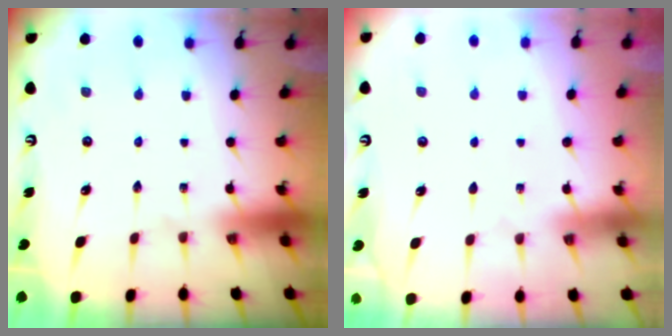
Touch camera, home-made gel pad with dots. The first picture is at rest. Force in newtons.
{"total": 2.1, "press": 2.0, "slide": 0.3}